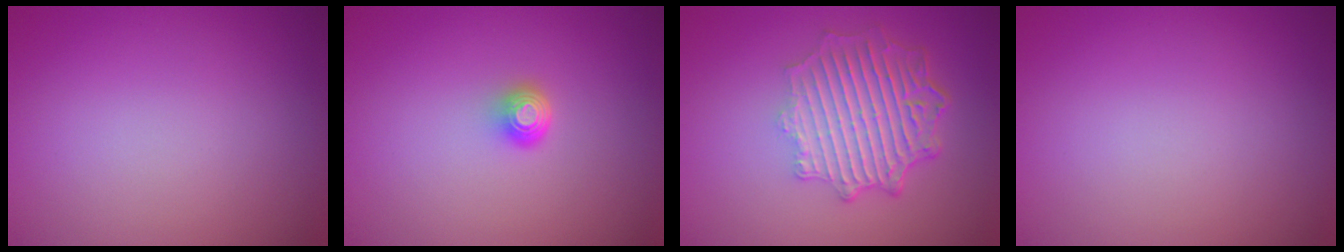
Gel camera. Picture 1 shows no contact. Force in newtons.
{"total": 1.6, "press": 1.2, "slide": 1.1}
{"total": 6.4, "press": 4.8, "slide": 4.2}
{"total": 0.0}